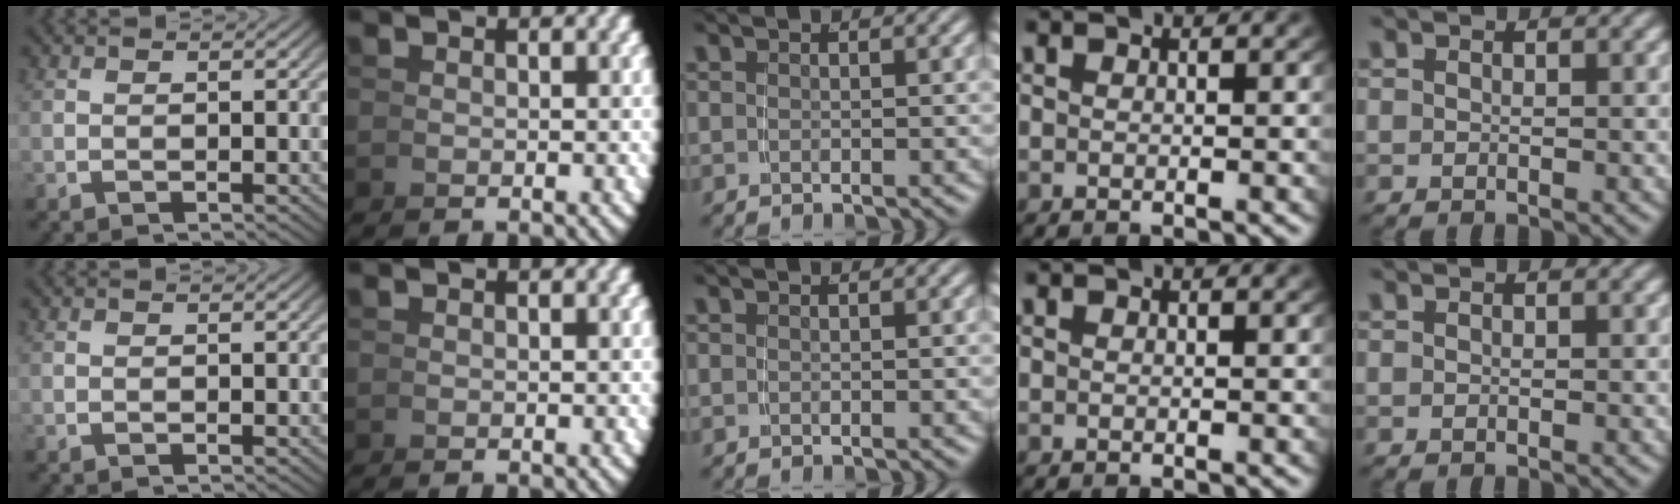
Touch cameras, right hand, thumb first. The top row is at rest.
{}